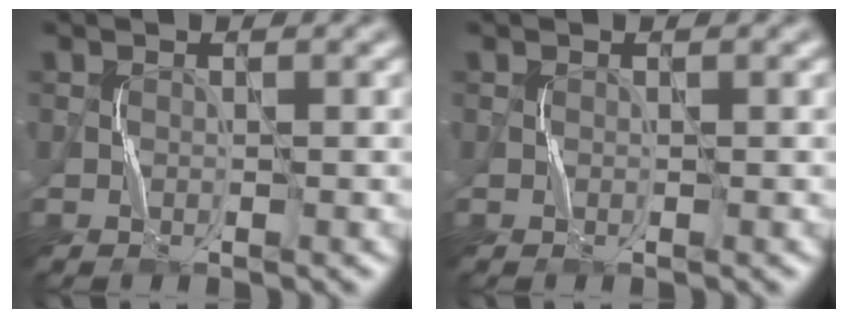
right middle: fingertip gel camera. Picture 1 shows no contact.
{"total": 0.0}